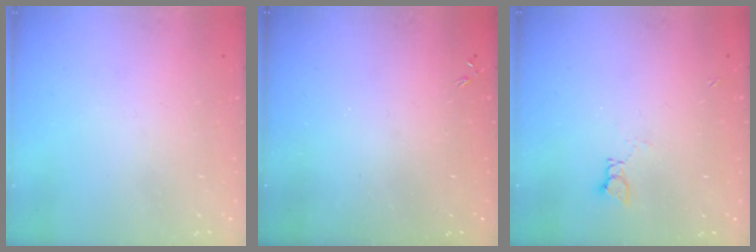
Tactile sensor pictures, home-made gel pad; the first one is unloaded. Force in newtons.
{"total": 0.0}
{"total": 2.2, "press": 2.2, "slide": 0.3}